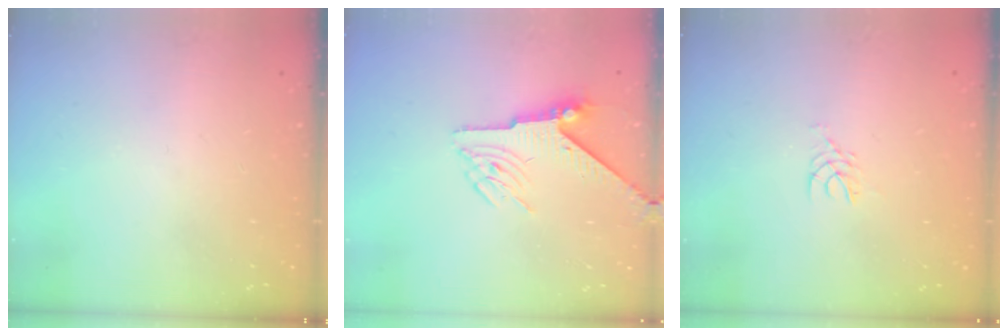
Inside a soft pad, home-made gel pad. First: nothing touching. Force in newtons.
{"total": 5.9, "press": 5.8, "slide": 1.0}
{"total": 2.5, "press": 2.5, "slide": 0.2}